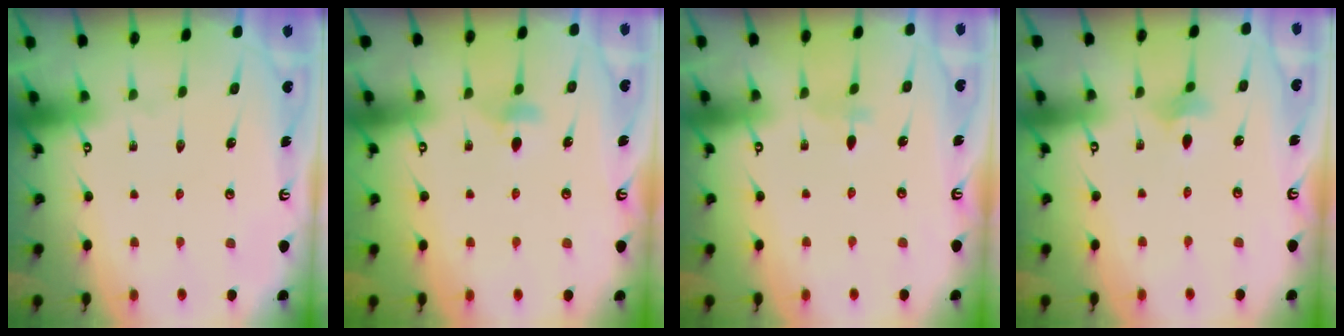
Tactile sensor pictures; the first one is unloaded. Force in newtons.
{"total": 5.1, "press": 5.0, "slide": 0.9}
{"total": 2.8, "press": 2.7, "slide": 0.6}
{"total": 5.1, "press": 5.0, "slide": 0.9}